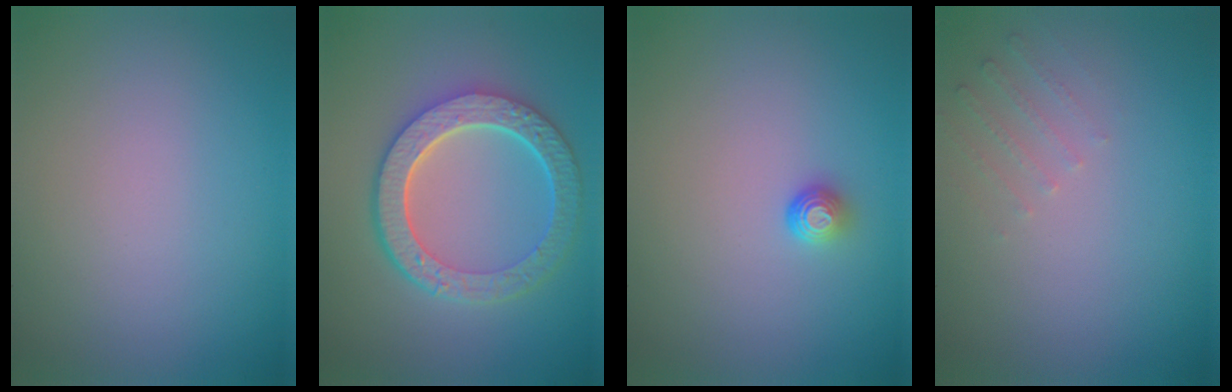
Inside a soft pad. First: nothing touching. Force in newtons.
{"total": 6.8, "press": 5.1, "slide": 4.5}
{"total": 1.2, "press": 0.9, "slide": 0.8}
{"total": 1.3, "press": 1.3, "slide": 0.4}